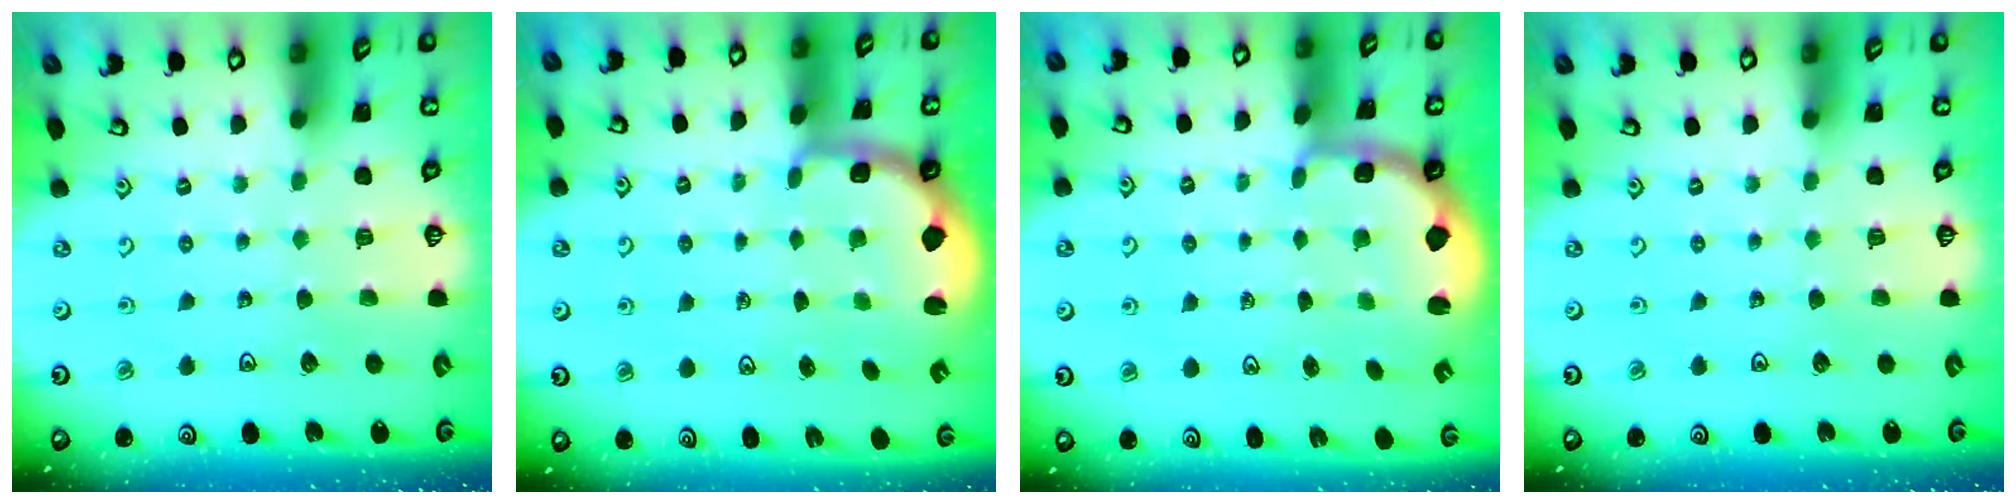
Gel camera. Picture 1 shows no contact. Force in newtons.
{"total": 2.2, "press": 1.5, "slide": 1.6}
{"total": 2.5, "press": 1.2, "slide": 2.2}
{"total": 0.0}